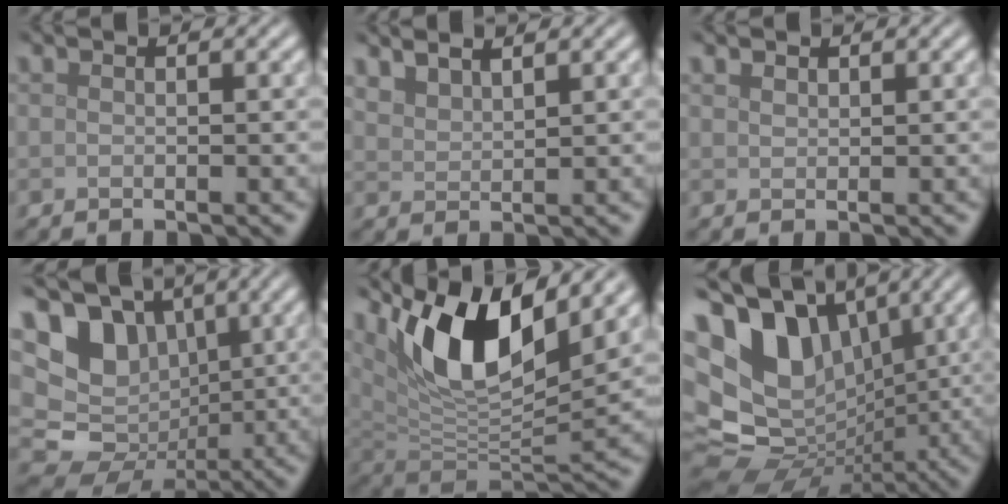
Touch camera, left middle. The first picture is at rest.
{"total": 1.9, "force": [1.7, 0.4, 0.8], "torque": [-0.014, 0.002, 0.033]}
{"total": 0.9, "force": [0.7, 0.4, 0.2], "torque": [-0.006, 0.000, 0.017]}
{"total": 12.8, "force": [2.4, 11.1, 5.9], "torque": [-0.123, 0.019, 0.024]}
{"total": 10.5, "force": [5.2, 3.9, 8.3], "torque": [-0.144, -0.008, 0.098]}
{"total": 13.6, "force": [2.9, 10.0, 8.7], "torque": [-0.166, 0.005, 0.068]}